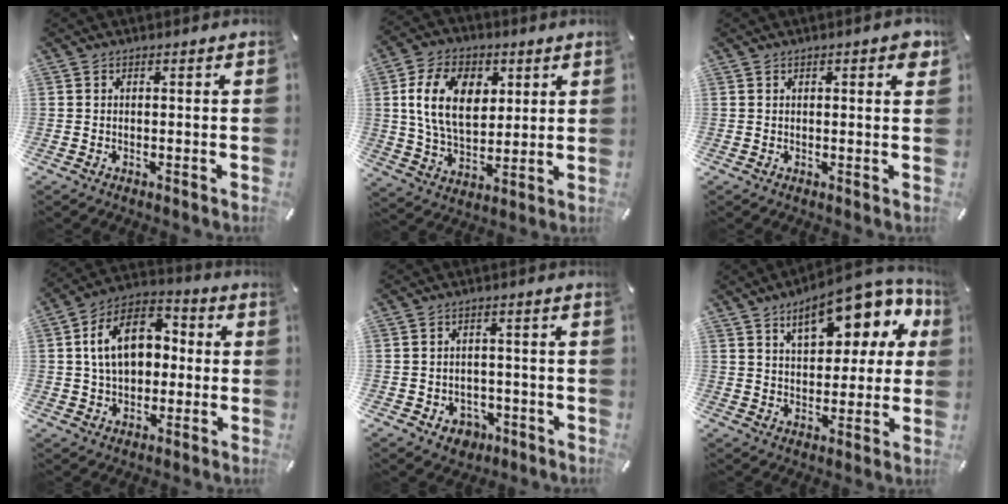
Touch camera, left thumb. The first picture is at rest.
{"total": 14.5, "force": [4.2, 9.9, 9.8], "torque": [-0.190, 0.008, 0.074]}
{"total": 2.4, "force": [1.1, 0.8, 2.0], "torque": [-0.024, -0.003, 0.014]}
{"total": 13.8, "force": [1.8, 10.2, 9.1], "torque": [-0.165, 0.010, 0.031]}
{"total": 4.5, "force": [-1.8, 3.9, 1.5], "torque": [-0.017, 0.010, -0.033]}
{"total": 16.1, "force": [8.6, 8.4, 10.8], "torque": [-0.151, -0.041, 0.143]}